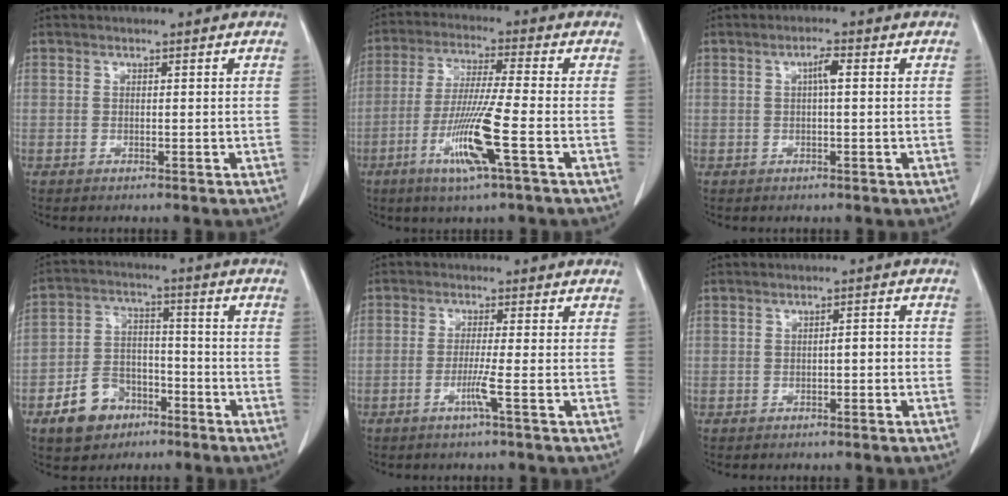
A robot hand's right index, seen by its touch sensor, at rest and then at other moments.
{"total": 10.7, "force": [-4.0, -0.6, 9.9], "torque": [-0.198, -0.019, -0.079]}
{"total": 2.2, "force": [0.4, 0.3, 2.2], "torque": [-0.040, 0.004, 0.005]}
{"total": 8.9, "force": [-5.1, 6.2, 3.7], "torque": [-0.080, 0.019, -0.084]}
{"total": 3.2, "force": [-1.3, -0.9, 2.7], "torque": [-0.057, -0.007, -0.030]}
{"total": 1.7, "force": [-0.6, 0.6, 1.5], "torque": [-0.023, 0.004, -0.008]}